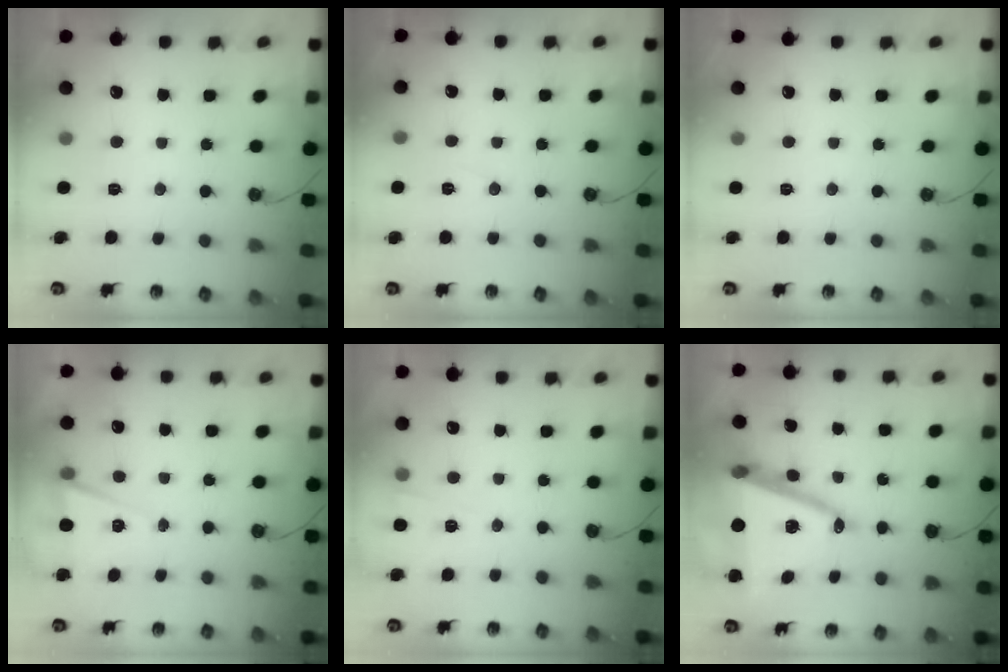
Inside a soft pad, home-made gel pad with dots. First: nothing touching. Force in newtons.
{"total": 5.2, "press": 2.8, "slide": 4.3}
{"total": 0.0}
{"total": 6.0, "press": 4.0, "slide": 4.5}
{"total": 2.6, "press": 2.1, "slide": 1.5}
{"total": 17.9, "press": 17.5, "slide": 3.9}